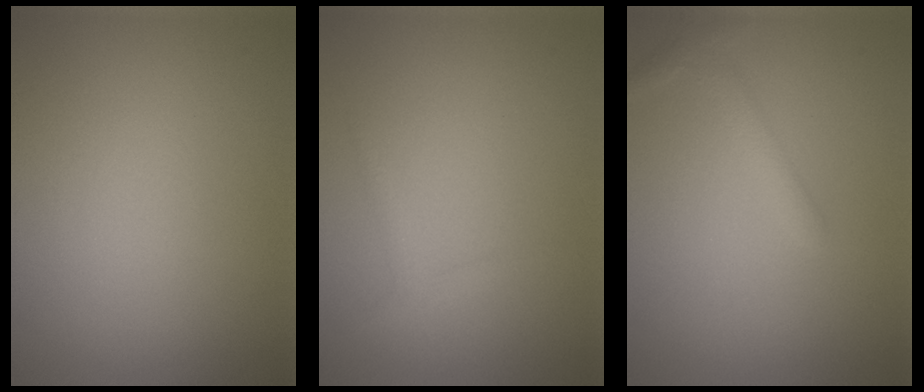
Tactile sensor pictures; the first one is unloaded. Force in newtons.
{"total": 1.2, "press": 1.2, "slide": 0.0}
{"total": 1.7, "press": 1.7, "slide": 0.1}